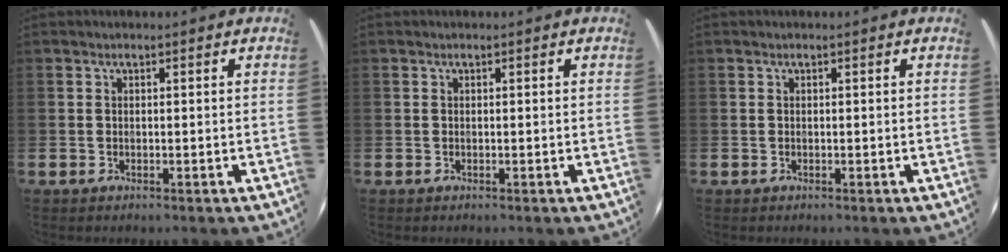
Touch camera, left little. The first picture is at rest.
{"total": 0.0}
{"total": 0.0}